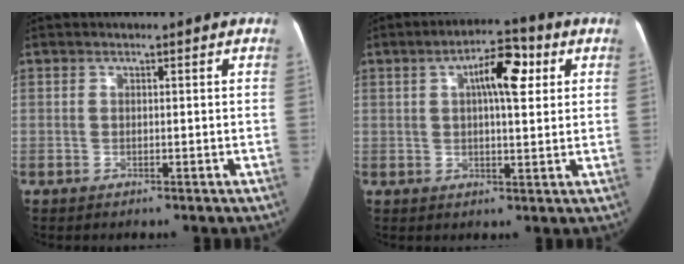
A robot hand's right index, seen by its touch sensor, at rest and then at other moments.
{"total": 8.1, "force": [2.6, 2.4, 7.2], "torque": [-0.115, 0.022, 0.037]}